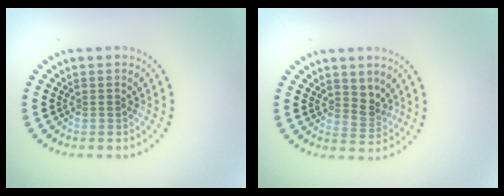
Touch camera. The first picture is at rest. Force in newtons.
{"total": 2.1, "press": 1.6, "slide": 1.3}